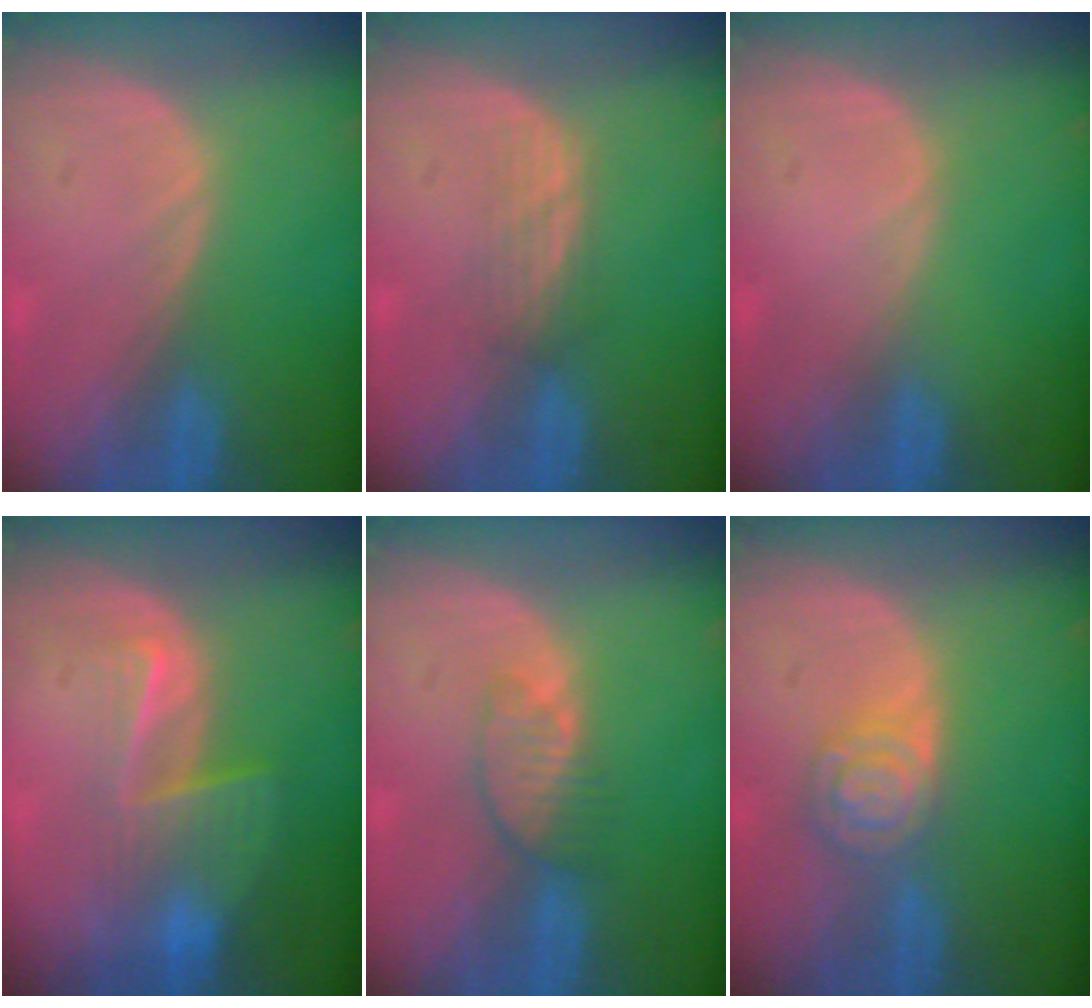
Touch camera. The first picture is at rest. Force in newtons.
{"total": 2.4, "press": 2.4, "slide": 0.5}
{"total": 0.0}
{"total": 6.4, "press": 5.7, "slide": 2.9}
{"total": 3.7, "press": 3.3, "slide": 1.6}
{"total": 5.5, "press": 4.9, "slide": 2.6}